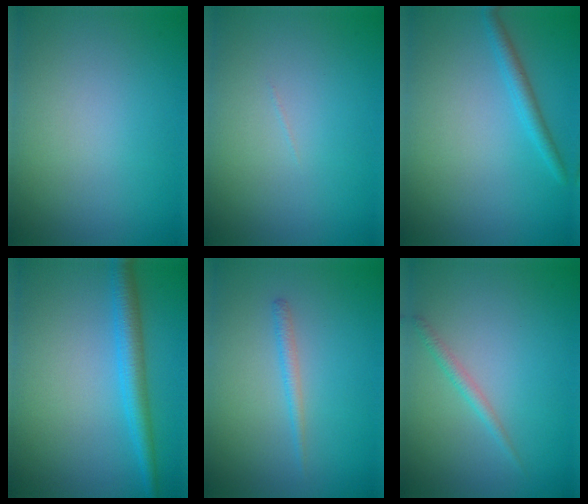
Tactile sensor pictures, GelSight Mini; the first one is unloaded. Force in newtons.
{"total": 0.0}
{"total": 1.8, "press": 1.8, "slide": 0.1}
{"total": 3.4, "press": 3.4, "slide": 0.1}
{"total": 1.2, "press": 1.2, "slide": 0.0}
{"total": 1.2, "press": 1.2, "slide": 0.0}